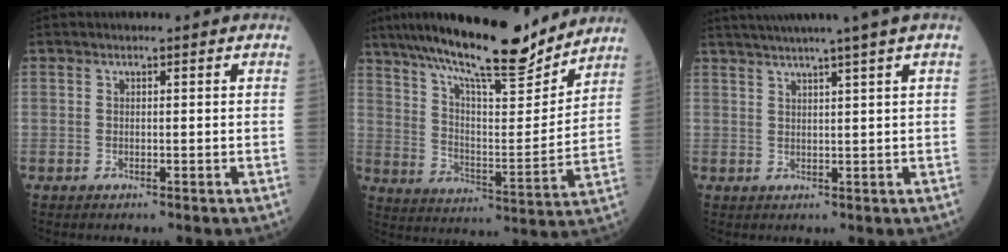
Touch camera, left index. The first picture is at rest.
{"total": 19.1, "force": [16.2, 2.6, 9.8], "torque": [-0.166, 0.002, 0.261]}
{"total": 8.6, "force": [6.7, -2.0, 5.0], "torque": [-0.070, 0.018, 0.088]}